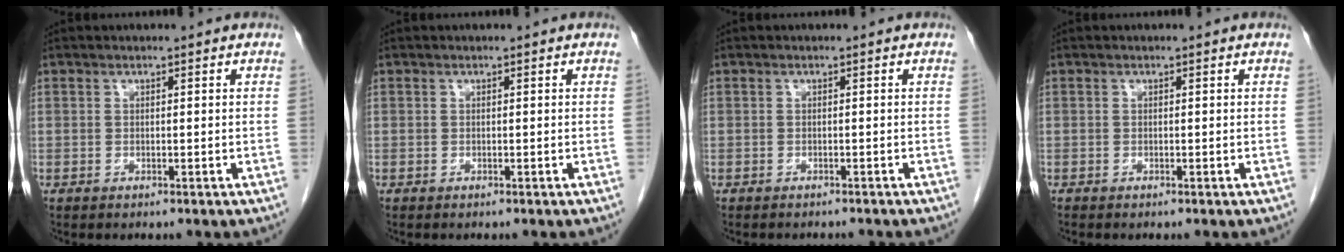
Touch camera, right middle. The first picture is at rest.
{"total": 0.0}
{"total": 3.7, "force": [-3.5, 0.6, 1.1], "torque": [-0.015, -0.006, -0.041]}
{"total": 0.0}